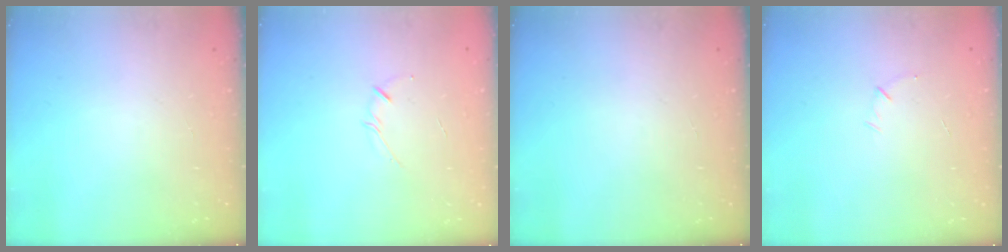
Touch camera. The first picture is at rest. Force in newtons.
{"total": 3.2, "press": 3.2, "slide": 0.7}
{"total": 0.0}
{"total": 3.9, "press": 3.8, "slide": 1.1}